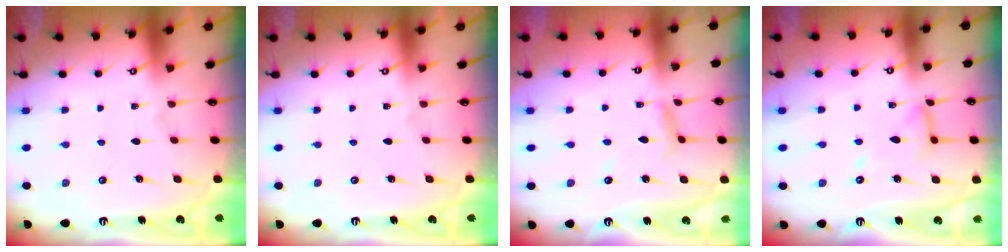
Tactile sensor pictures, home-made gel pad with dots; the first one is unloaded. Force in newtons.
{"total": 0.0}
{"total": 5.5, "press": 5.5, "slide": 0.3}
{"total": 9.5, "press": 9.5, "slide": 0.8}